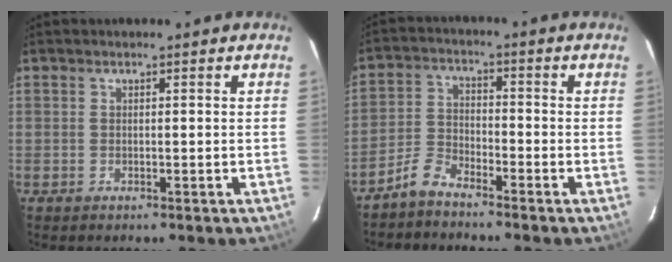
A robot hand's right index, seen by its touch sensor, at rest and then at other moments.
{"total": 4.7, "force": [-4.1, 1.4, 1.7], "torque": [-0.040, 0.012, -0.090]}